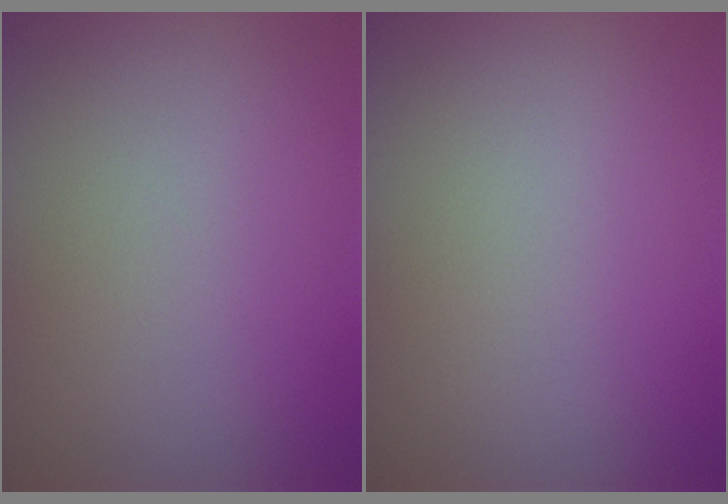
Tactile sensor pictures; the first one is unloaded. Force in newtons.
{"total": 0.0}